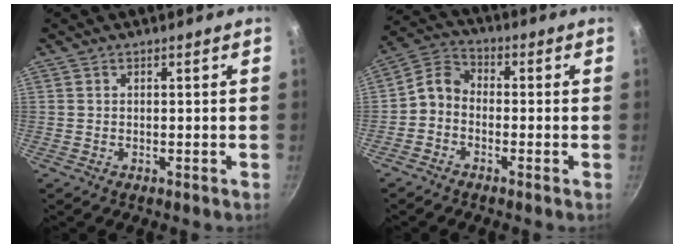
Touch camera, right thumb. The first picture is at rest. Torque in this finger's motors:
{"motor_torque": [0.07, 0.16, -0.22, 0.05, 0.10]}